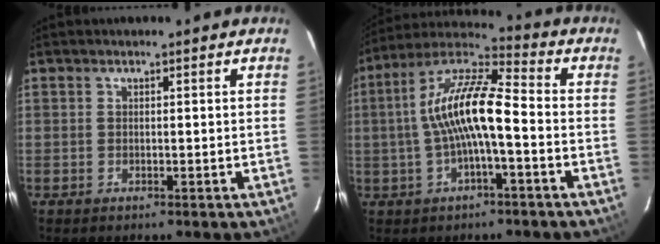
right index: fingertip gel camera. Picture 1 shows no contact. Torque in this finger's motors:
{"motor_torque": [1.06, -0.33, 1.05, 0.21]}